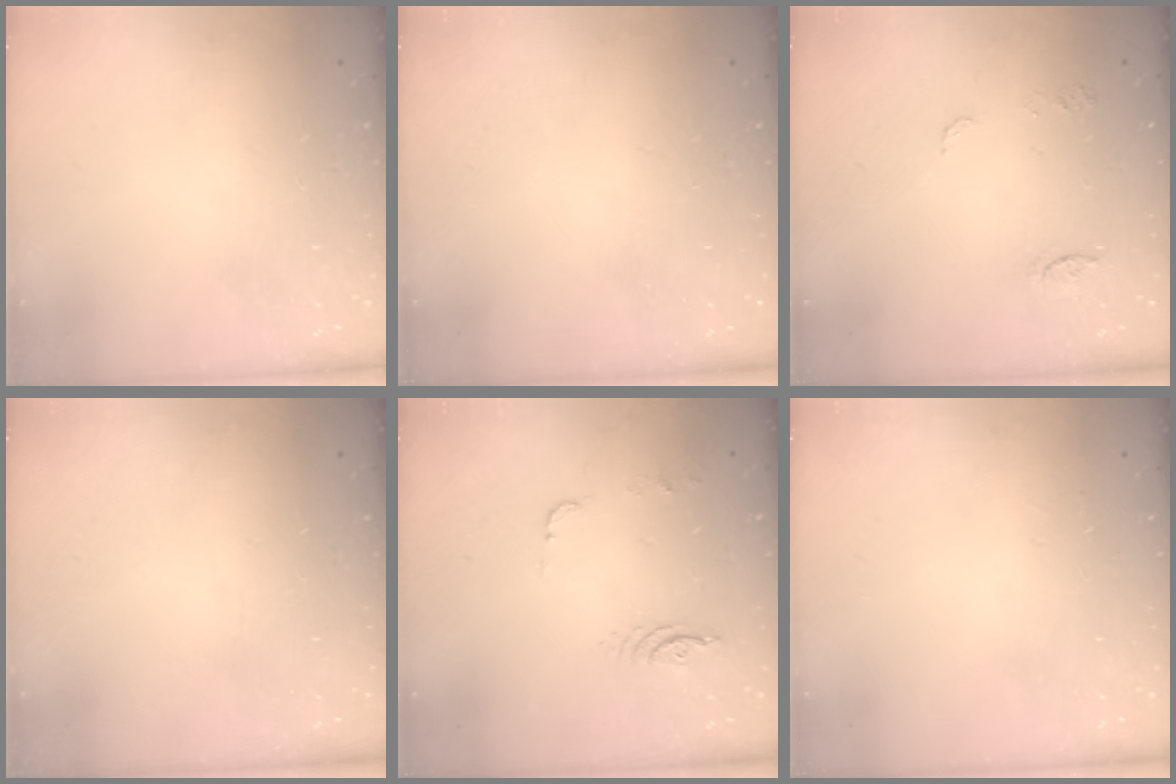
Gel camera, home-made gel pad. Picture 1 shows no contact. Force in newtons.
{"total": 0.0}
{"total": 6.9, "press": 6.9, "slide": 0.5}
{"total": 0.0}
{"total": 5.2, "press": 5.1, "slide": 1.1}
{"total": 5.0, "press": 5.0, "slide": 0.5}